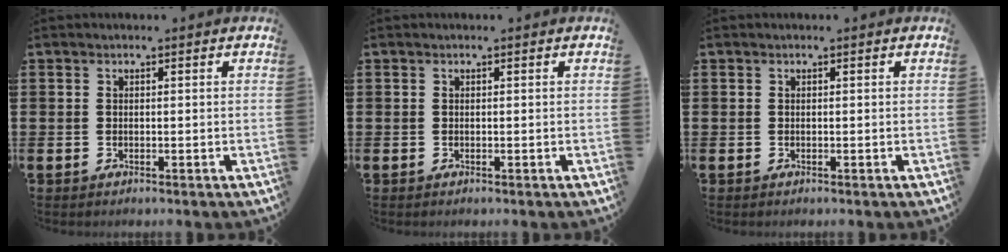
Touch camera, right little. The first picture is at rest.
{"total": 0.0}
{"total": 0.0}